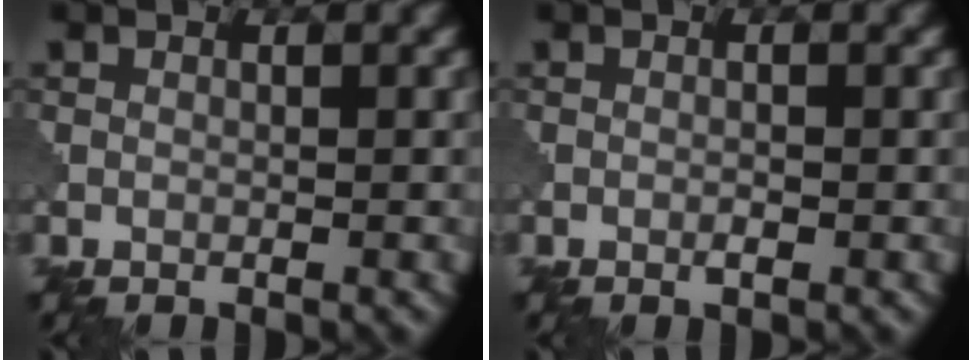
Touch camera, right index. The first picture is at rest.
{"total": 0.6, "force": [-0.3, 0.1, 0.5], "torque": [-0.012, 0.000, -0.005]}